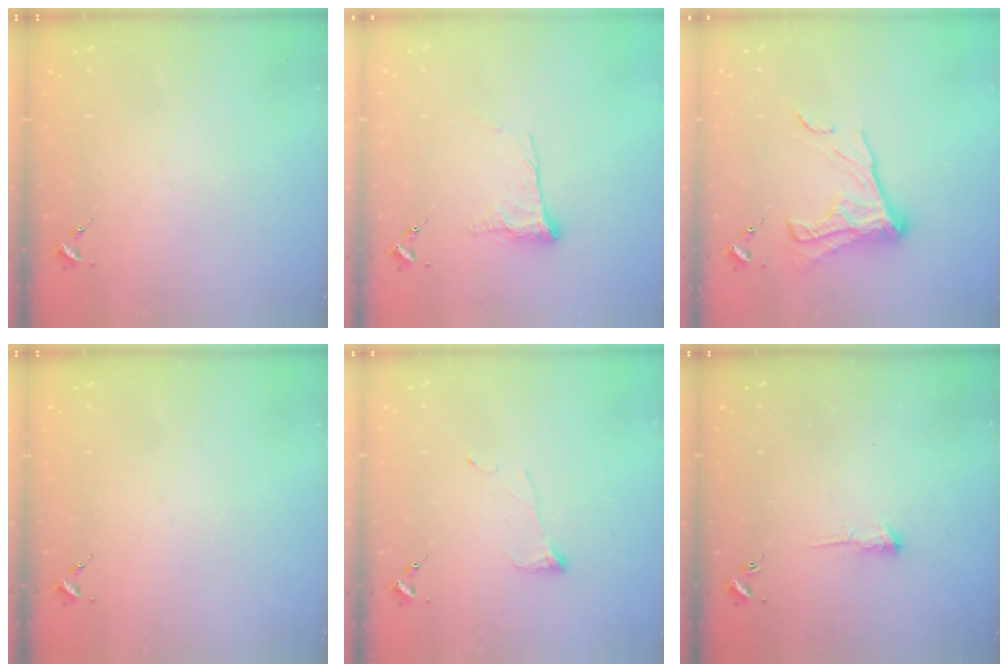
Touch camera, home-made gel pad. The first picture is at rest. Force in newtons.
{"total": 9.4, "press": 9.4, "slide": 0.7}
{"total": 13.8, "press": 13.8, "slide": 0.6}
{"total": 0.0}
{"total": 5.7, "press": 5.7, "slide": 0.2}
{"total": 3.6, "press": 3.6, "slide": 0.6}